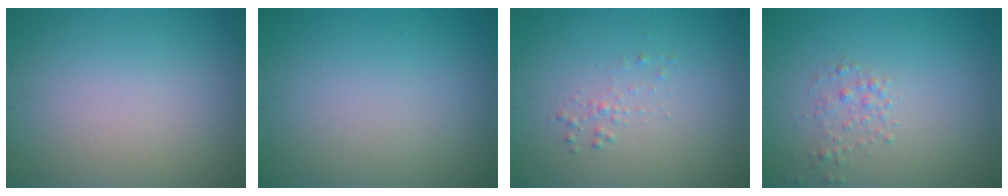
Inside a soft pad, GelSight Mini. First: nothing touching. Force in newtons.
{"total": 0.0}
{"total": 0.9, "press": 0.9, "slide": 0.0}
{"total": 1.3, "press": 1.2, "slide": 0.1}